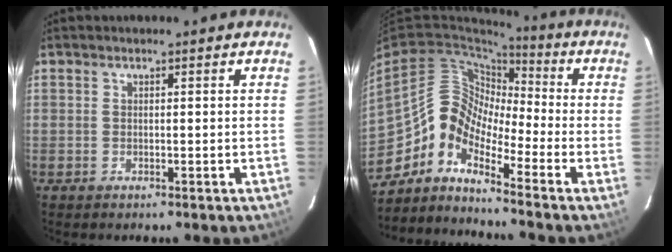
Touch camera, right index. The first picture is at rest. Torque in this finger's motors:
{"motor_torque": [0.45, -0.19, 0.34, 0.07]}